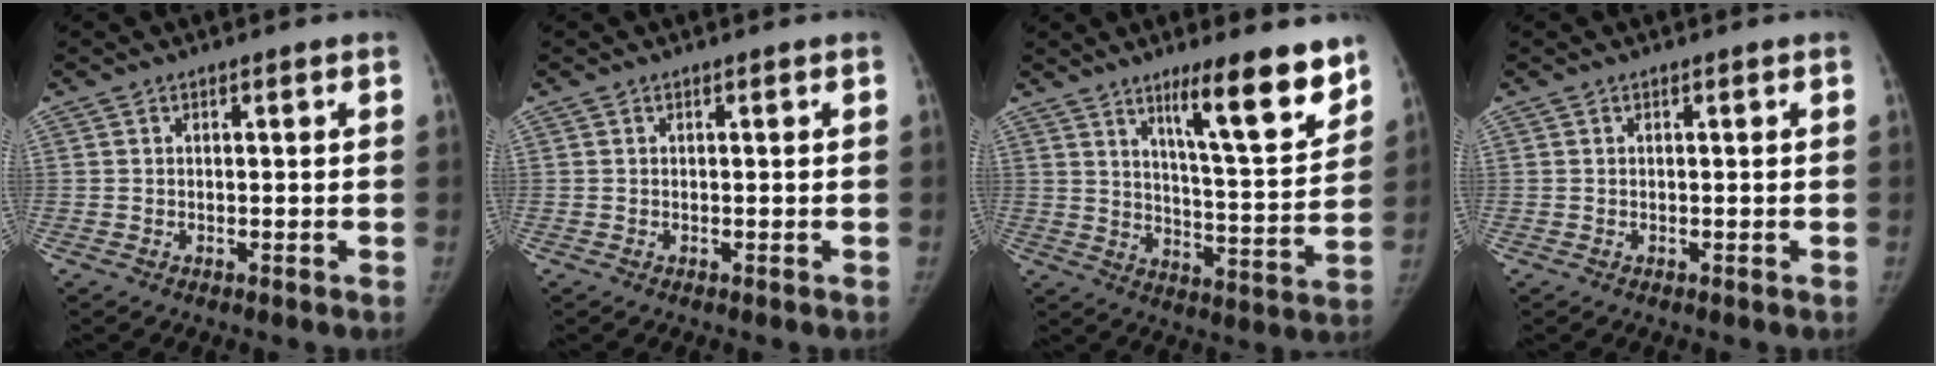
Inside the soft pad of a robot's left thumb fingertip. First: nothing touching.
{"total": 0.0}
{"total": 15.3, "force": [10.1, 2.4, 11.2], "torque": [-0.142, -0.071, 0.161]}
{"total": 0.0}